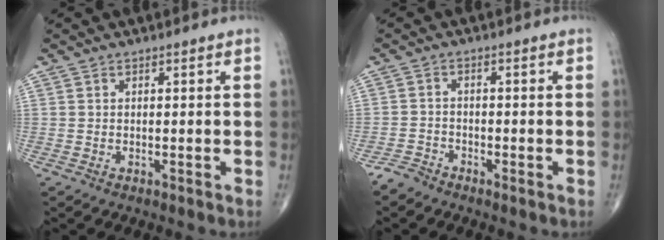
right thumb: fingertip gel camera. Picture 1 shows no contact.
{"total": 2.3, "force": [-2.2, 0.8, 0.0], "torque": [0.003, -0.003, -0.049]}